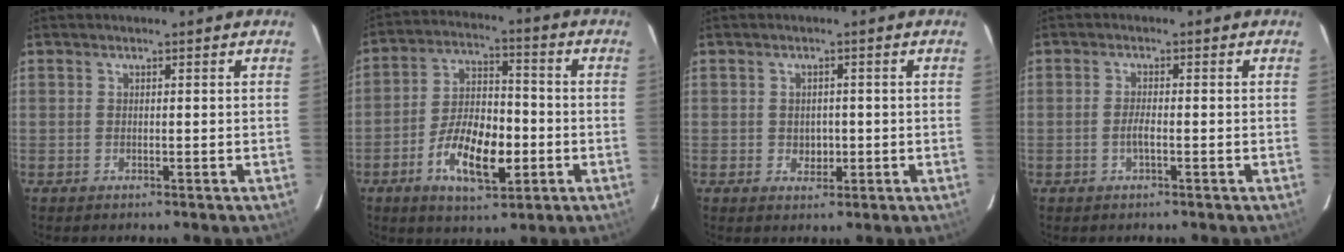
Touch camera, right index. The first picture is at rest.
{"total": 13.2, "force": [-4.6, 5.9, 10.8], "torque": [-0.209, 0.006, -0.075]}
{"total": 2.8, "force": [-0.4, 2.4, 1.3], "torque": [-0.020, 0.004, -0.001]}
{"total": 1.9, "force": [-0.7, 0.4, 1.7], "torque": [-0.036, 0.001, -0.014]}